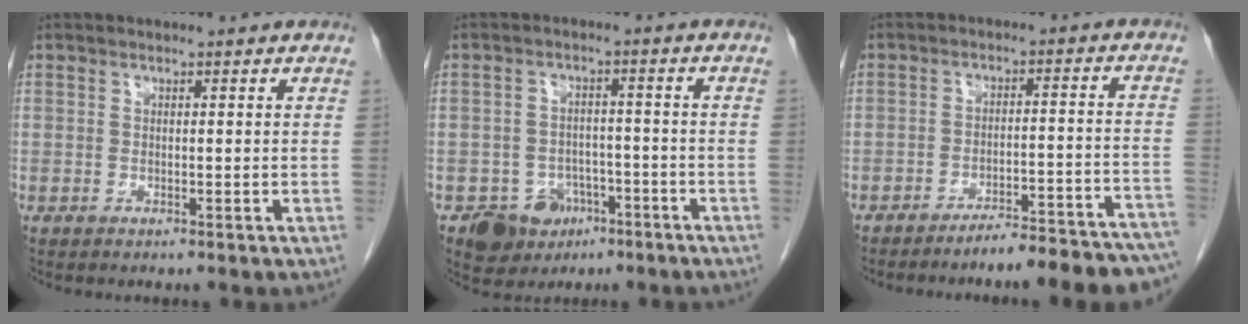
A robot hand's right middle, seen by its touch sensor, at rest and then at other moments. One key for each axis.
{"total": 6.7, "fx": -3.8, "fy": 5.2, "fz": 1.9, "tx": -0.033, "ty": 0.009, "tz": -0.049}
{"total": 14.3, "fx": -13.1, "fy": 0.5, "fz": 5.7, "tx": -0.047, "ty": 0.022, "tz": -0.172}